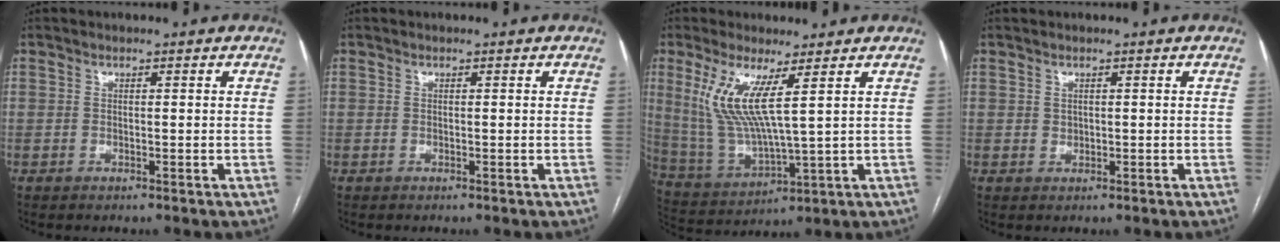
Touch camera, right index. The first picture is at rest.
{"total": 0.0}
{"total": 10.3, "force": [4.0, 1.3, 9.4], "torque": [-0.213, -0.014, 0.087]}
{"total": 0.7, "force": [0.2, 0.6, 0.2], "torque": [0.001, 0.001, 0.003]}